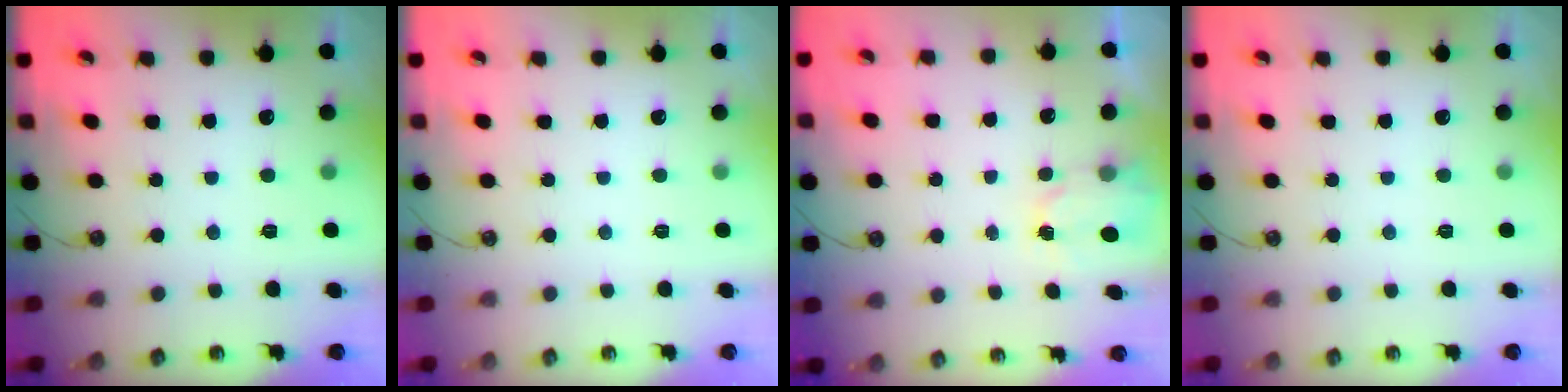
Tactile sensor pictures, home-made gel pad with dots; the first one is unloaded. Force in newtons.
{"total": 0.0}
{"total": 2.3, "press": 2.3, "slide": 0.4}
{"total": 0.0}